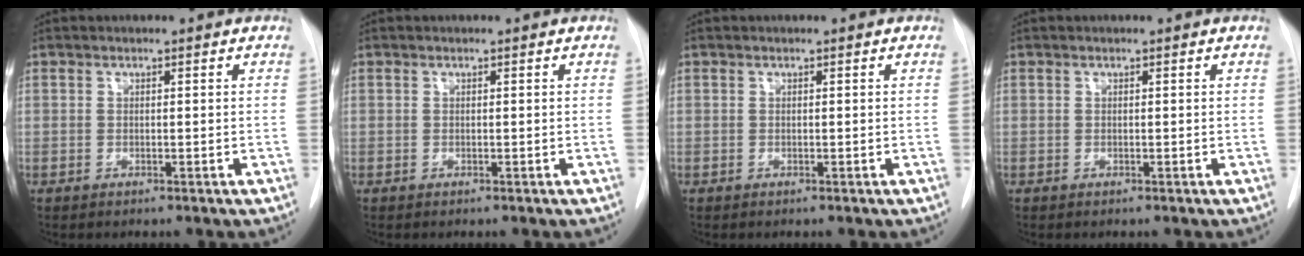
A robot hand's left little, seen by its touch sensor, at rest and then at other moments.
{"total": 0.0}
{"total": 0.0}
{"total": 0.0}